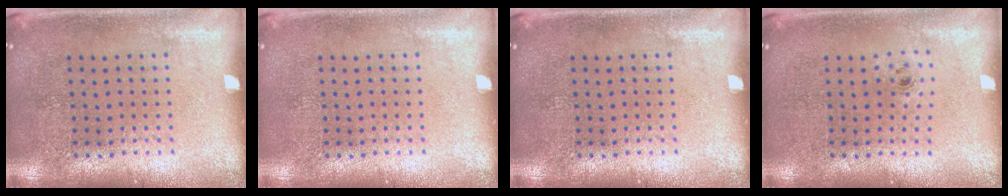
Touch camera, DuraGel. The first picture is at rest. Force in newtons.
{"total": 0.0}
{"total": 0.0}
{"total": 0.5, "press": 0.2, "slide": 0.5}